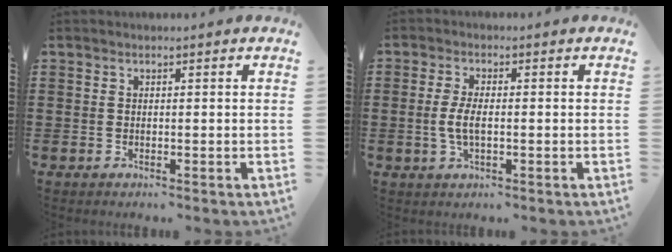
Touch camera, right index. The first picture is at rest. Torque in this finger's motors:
{"motor_torque": [2.14, 0.00, 0.32, 0.13]}